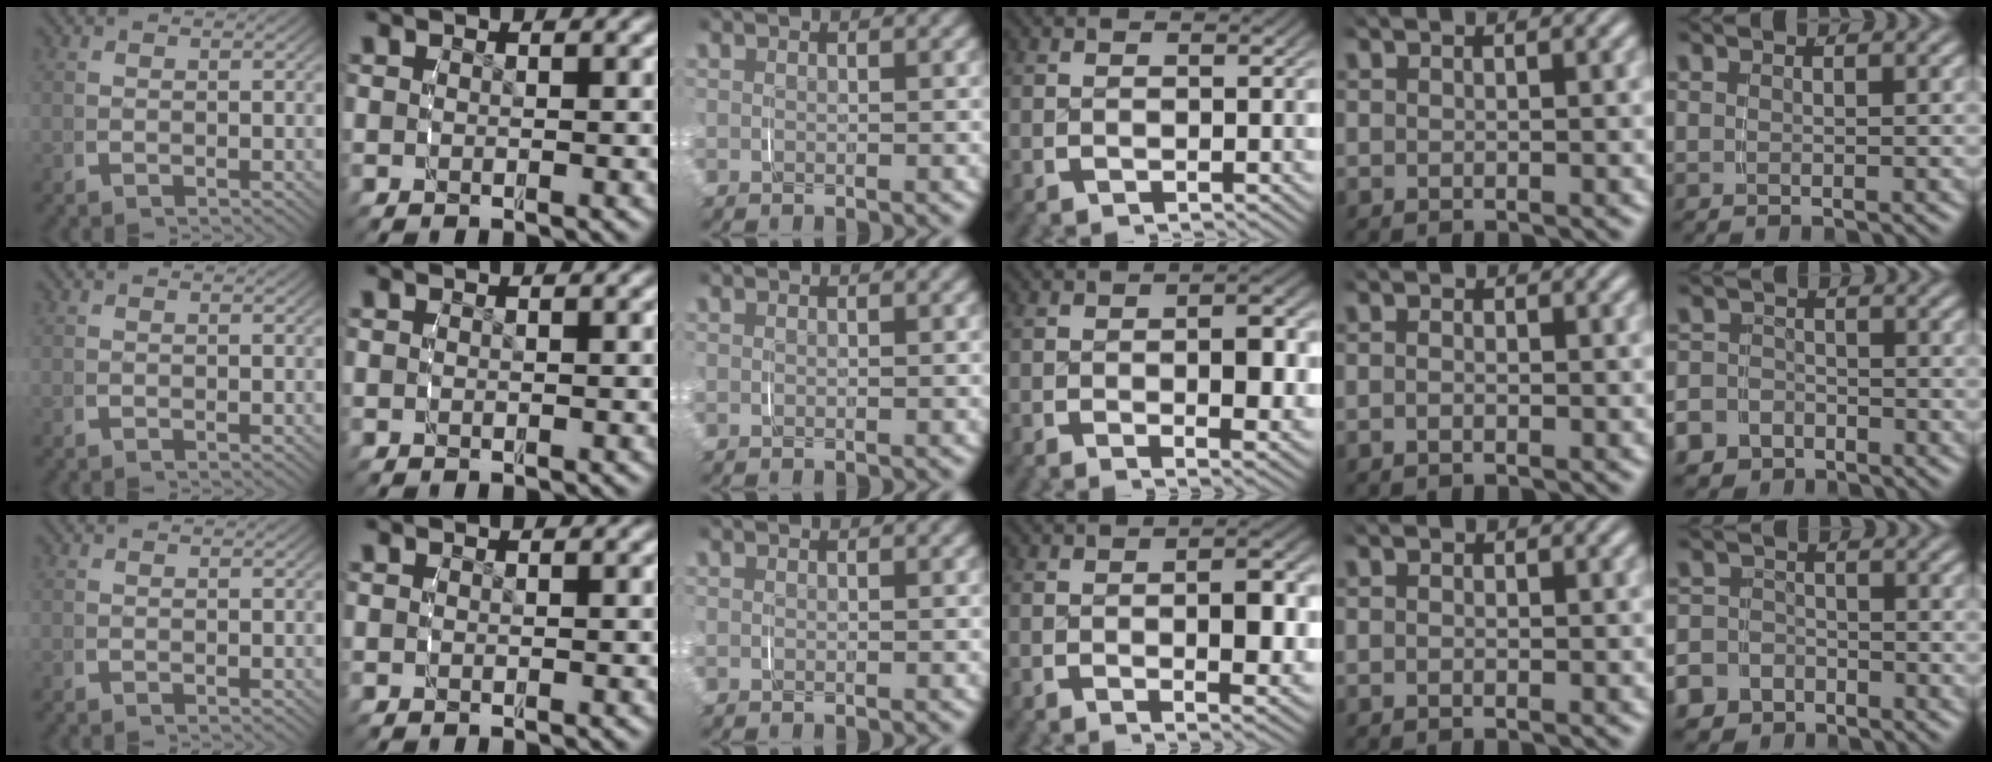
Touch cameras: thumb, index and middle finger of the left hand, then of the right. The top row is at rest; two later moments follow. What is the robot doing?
{"motion": "grasp_and_lifting", "object": "scarf"}